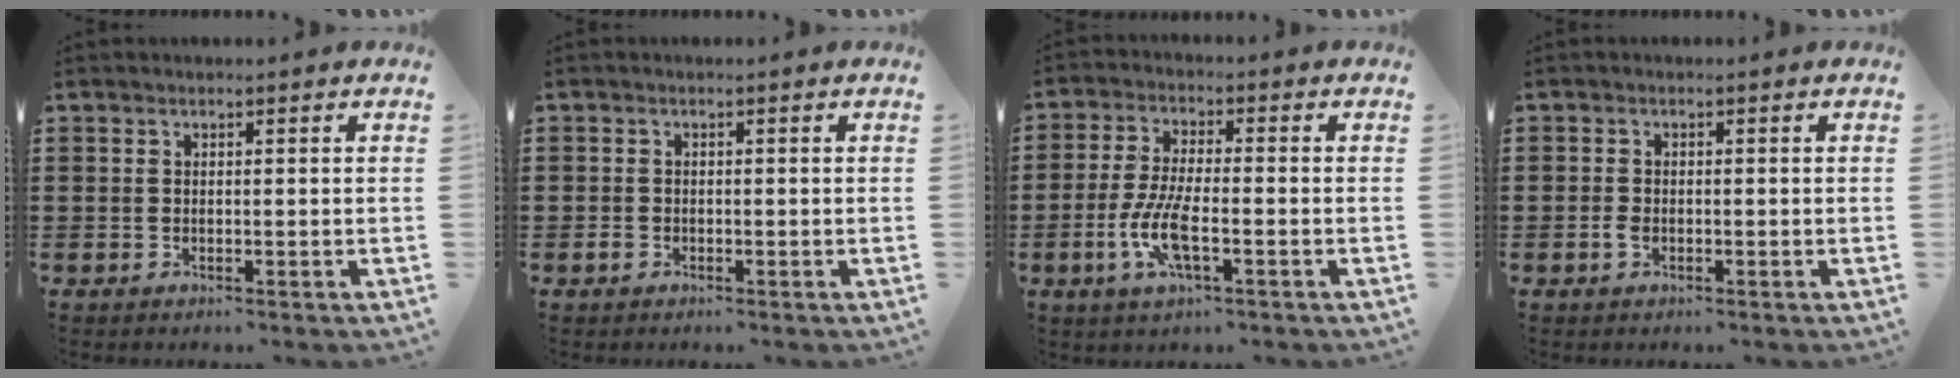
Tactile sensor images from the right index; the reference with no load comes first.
{"total": 1.1, "force": [-0.6, 0.7, 0.5], "torque": [-0.010, 0.000, -0.012]}
{"total": 7.2, "force": [-2.6, 2.2, 6.4], "torque": [-0.147, -0.015, -0.052]}
{"total": 1.5, "force": [-0.8, 0.8, 1.0], "torque": [-0.029, -0.005, -0.016]}